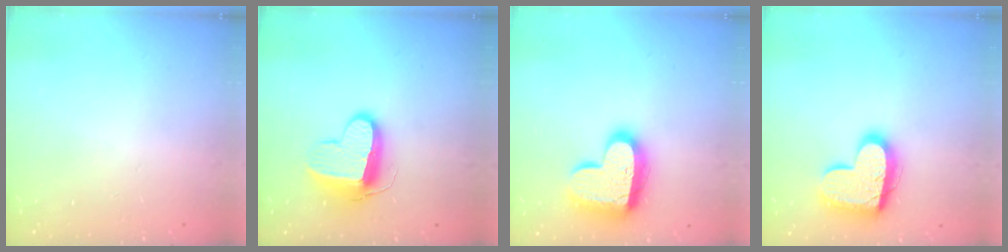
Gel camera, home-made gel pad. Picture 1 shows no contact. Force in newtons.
{"total": 11.3, "press": 11.3, "slide": 1.1}
{"total": 18.3, "press": 18.2, "slide": 1.2}
{"total": 17.3, "press": 17.3, "slide": 1.2}